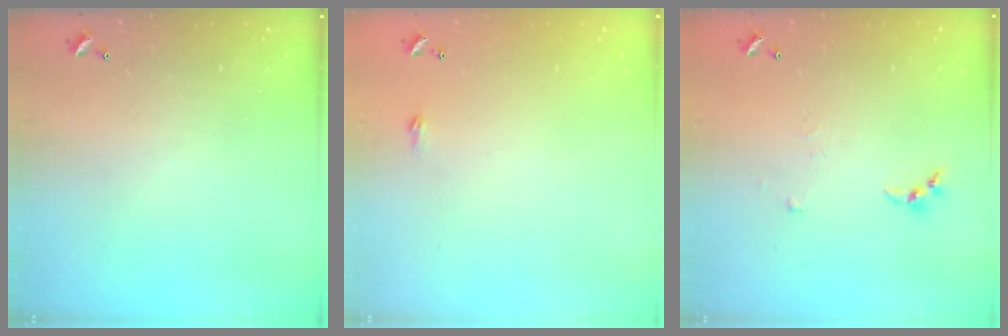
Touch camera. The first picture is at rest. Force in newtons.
{"total": 2.3, "press": 2.3, "slide": 0.4}
{"total": 4.1, "press": 4.1, "slide": 0.5}